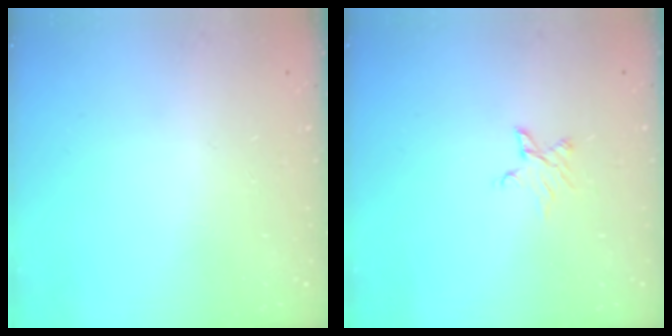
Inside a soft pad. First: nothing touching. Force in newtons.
{"total": 2.9, "press": 2.9, "slide": 0.2}